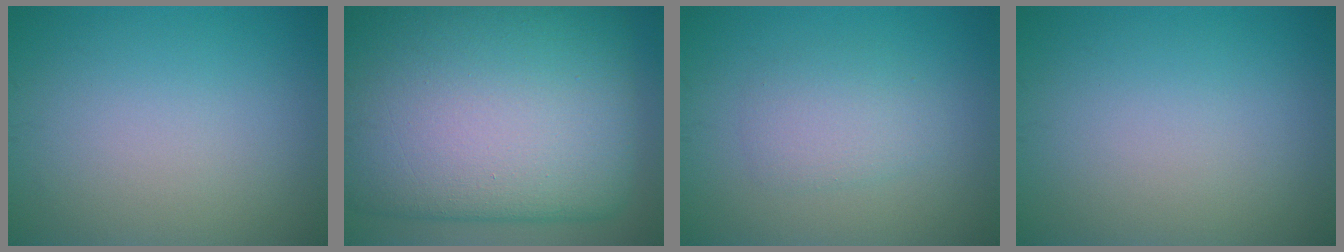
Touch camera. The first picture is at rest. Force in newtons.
{"total": 22.9, "press": 22.9, "slide": 0.5}
{"total": 2.4, "press": 2.4, "slide": 0.2}
{"total": 0.0}